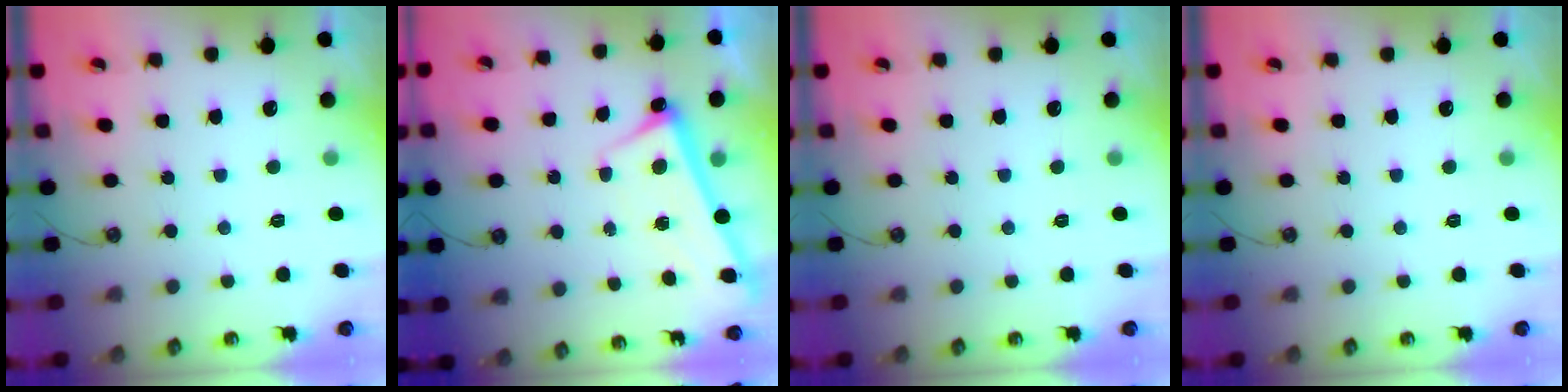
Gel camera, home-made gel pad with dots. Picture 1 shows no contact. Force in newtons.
{"total": 2.6, "press": 2.4, "slide": 0.9}
{"total": 0.0}
{"total": 0.0}